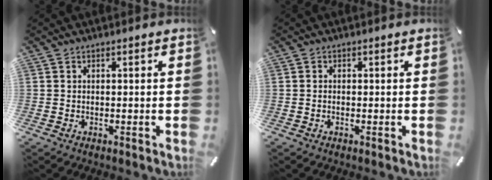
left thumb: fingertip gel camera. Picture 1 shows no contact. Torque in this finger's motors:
{"motor_torque": [-0.07, -0.29, -0.08, -0.01, 0.00]}